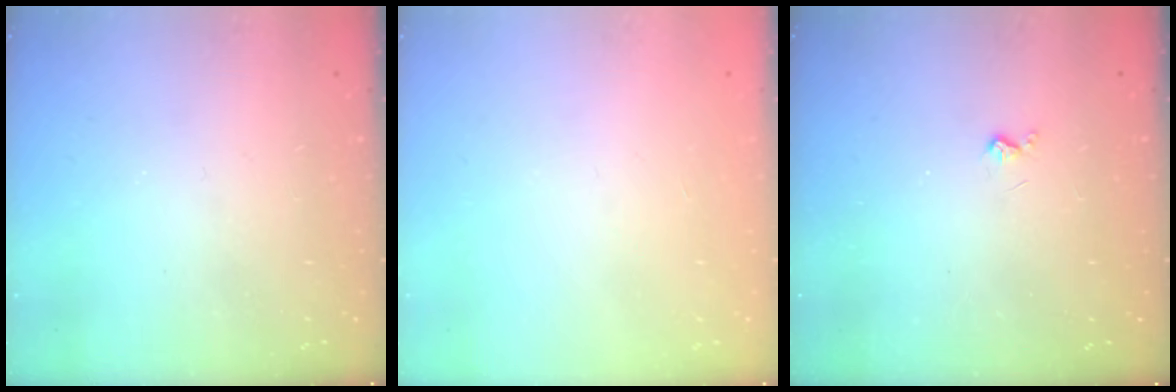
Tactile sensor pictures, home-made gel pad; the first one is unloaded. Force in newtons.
{"total": 0.0}
{"total": 2.6, "press": 2.6, "slide": 0.5}